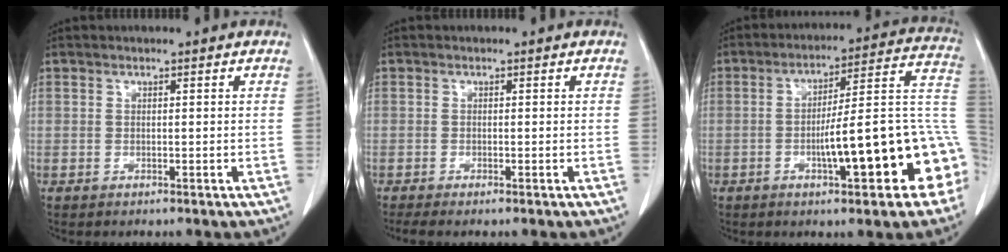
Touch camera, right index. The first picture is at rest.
{"total": 2.0, "force": [-1.6, 0.0, 1.2], "torque": [-0.019, -0.005, -0.025]}
{"total": 17.4, "force": [-5.1, 2.6, 16.5], "torque": [-0.151, 0.038, -0.063]}